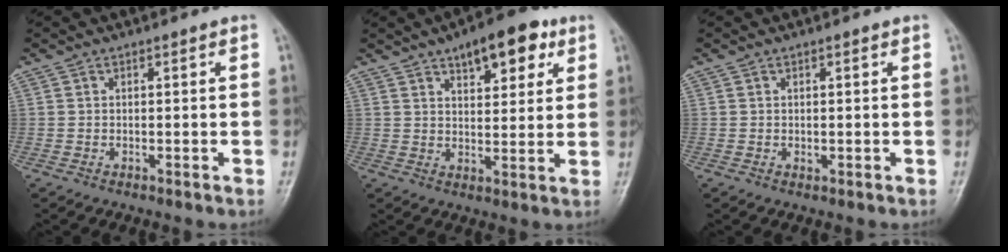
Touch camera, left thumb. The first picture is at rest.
{"total": 10.9, "force": [6.0, 5.0, 7.7], "torque": [-0.076, -0.018, 0.081]}
{"total": 0.6, "force": [0.1, 0.4, 0.5], "torque": [-0.005, -0.001, 0.004]}